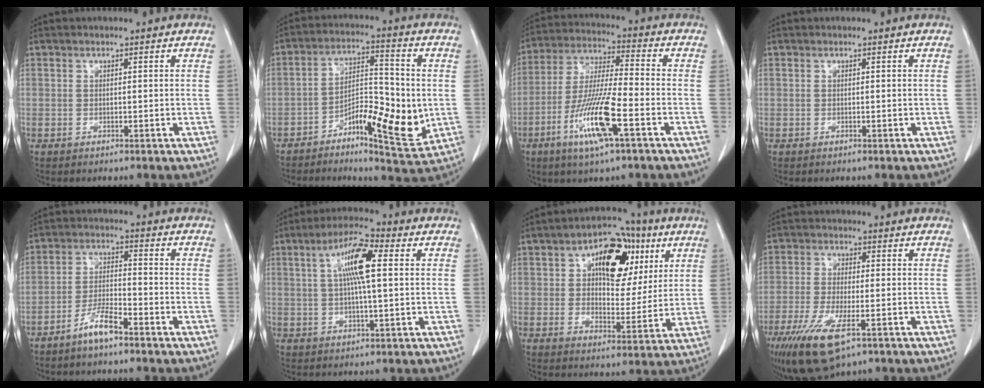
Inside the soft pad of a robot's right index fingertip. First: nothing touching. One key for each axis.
{"total": 10.1, "fx": -2.7, "fy": 3.8, "fz": 8.9, "tx": -0.137, "ty": 0.008, "tz": -0.041}
{"total": 13.1, "fx": -5.5, "fy": 1.0, "fz": 11.8, "tx": -0.239, "ty": -0.016, "tz": -0.105}
{"total": 0.0}
{"total": 5.6, "fx": -4.1, "fy": 0.7, "fz": 3.7, "tx": -0.076, "ty": -0.001, "tz": -0.081}
{"total": 8.4, "fx": 1.9, "fy": 1.1, "fz": 8.1, "tx": -0.154, "ty": 0.014, "tz": 0.030}
{"total": 14.1, "fx": 5.6, "fy": 7.9, "fz": 10.2, "tx": -0.143, "ty": 0.033, "tz": 0.089}
{"total": 11.0, "fx": -6.2, "fy": 2.9, "fz": 8.6, "tx": -0.169, "ty": -0.027, "tz": -0.103}